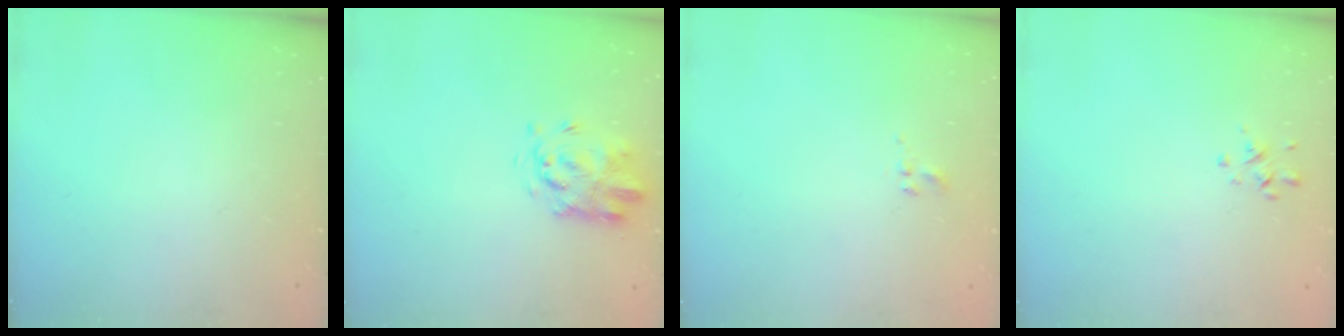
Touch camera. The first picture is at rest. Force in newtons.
{"total": 3.4, "press": 3.3, "slide": 0.9}
{"total": 1.0, "press": 0.8, "slide": 0.6}
{"total": 0.6, "press": 0.2, "slide": 0.5}